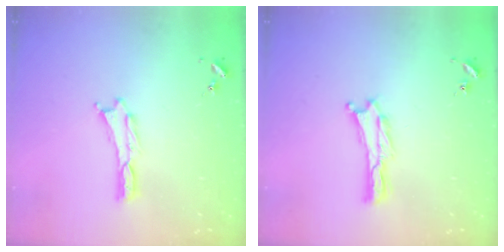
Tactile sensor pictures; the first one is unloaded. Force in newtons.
{"total": 0.0}